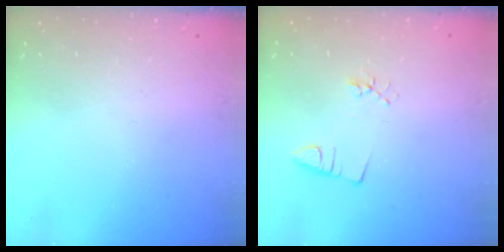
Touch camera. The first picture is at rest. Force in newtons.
{"total": 2.3, "press": 1.7, "slide": 1.5}